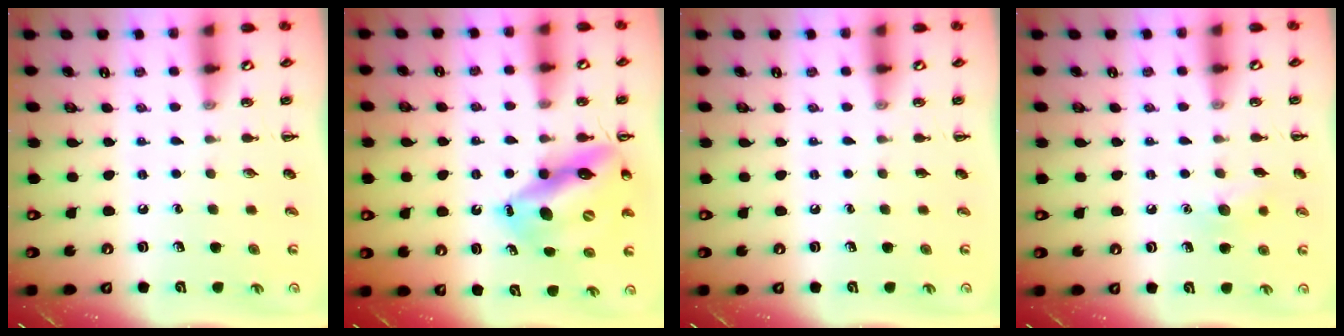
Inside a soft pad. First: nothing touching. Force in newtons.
{"total": 15.7, "press": 15.0, "slide": 4.6}
{"total": 0.0}
{"total": 7.2, "press": 6.9, "slide": 1.9}